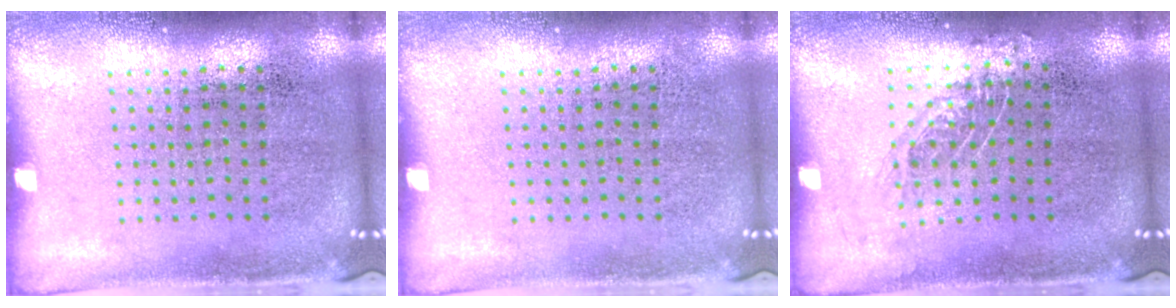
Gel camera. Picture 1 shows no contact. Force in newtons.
{"total": 0.0}
{"total": 0.8, "press": 0.8, "slide": 0.2}